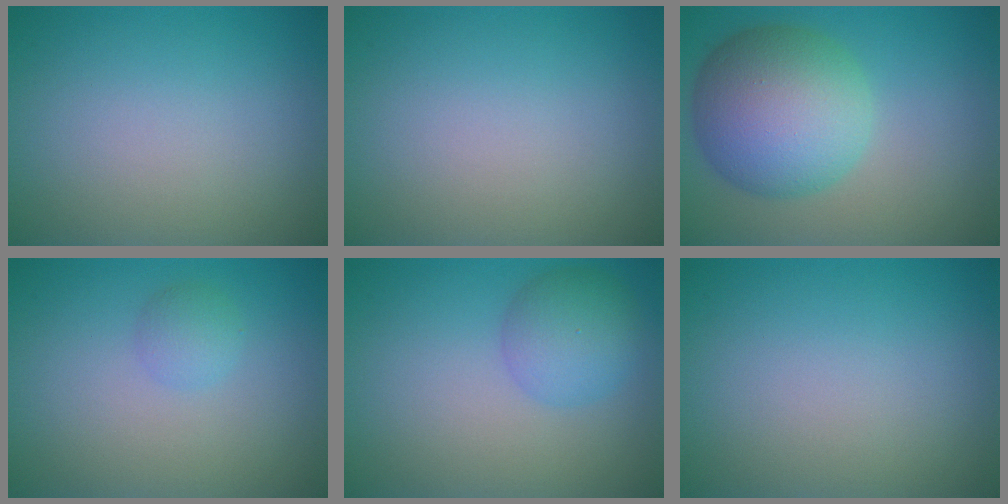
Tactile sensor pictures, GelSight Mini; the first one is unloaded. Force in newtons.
{"total": 0.0}
{"total": 9.5, "press": 9.5, "slide": 0.3}
{"total": 1.3, "press": 1.3, "slide": 0.0}
{"total": 3.8, "press": 3.8, "slide": 0.2}
{"total": 0.0}